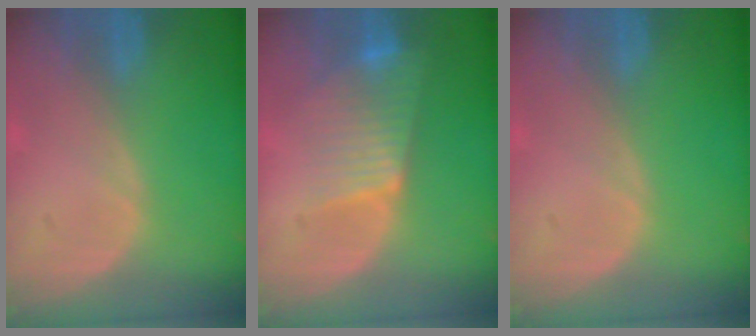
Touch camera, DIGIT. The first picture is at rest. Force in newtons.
{"total": 7.5, "press": 6.6, "slide": 3.6}
{"total": 0.0}